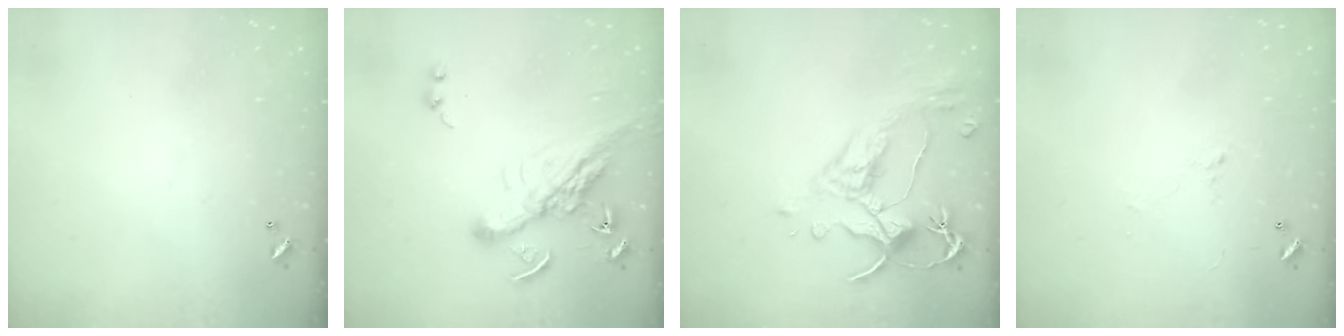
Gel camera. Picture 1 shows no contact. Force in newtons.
{"total": 12.8, "press": 12.6, "slide": 2.1}
{"total": 3.3, "press": 3.0, "slide": 1.4}
{"total": 0.6, "press": 0.3, "slide": 0.5}